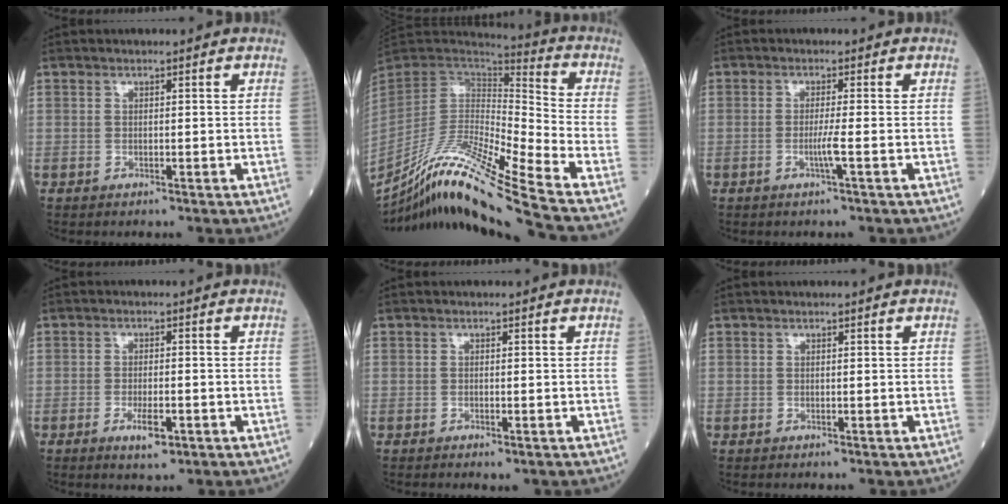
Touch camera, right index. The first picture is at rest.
{"total": 21.9, "force": [-17.4, -2.1, 13.1], "torque": [-0.256, -0.024, -0.321]}
{"total": 2.1, "force": [-0.7, -0.7, 1.9], "torque": [-0.038, -0.003, -0.016]}
{"total": 3.8, "force": [-1.8, 1.0, 3.2], "torque": [-0.058, -0.002, -0.027]}
{"total": 1.3, "force": [-0.8, 0.3, 0.9], "torque": [-0.015, -0.003, -0.008]}
{"total": 0.0}